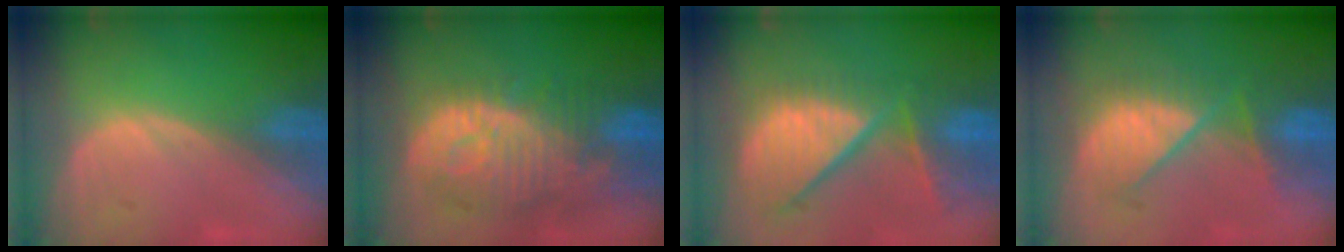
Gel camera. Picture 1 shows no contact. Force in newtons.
{"total": 12.1, "press": 11.0, "slide": 5.0}
{"total": 12.5, "press": 10.7, "slide": 6.5}
{"total": 8.1, "press": 8.1, "slide": 0.0}